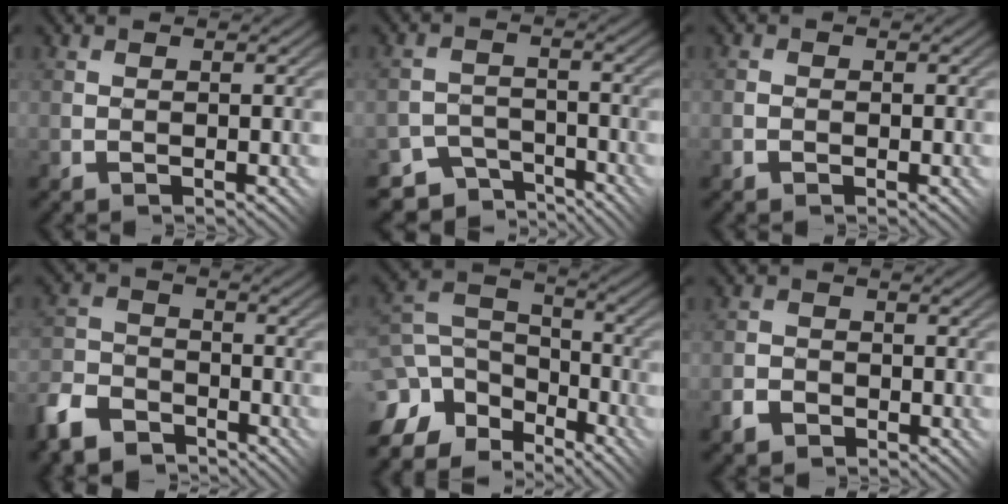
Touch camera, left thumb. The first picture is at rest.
{"total": 5.2, "force": [-4.3, 2.6, 1.1], "torque": [-0.015, -0.003, -0.071]}
{"total": 1.1, "force": [-0.5, 0.9, 0.2], "torque": [0.003, 0.002, -0.012]}
{"total": 8.1, "force": [-6.0, 4.3, 3.3], "torque": [-0.080, -0.007, -0.134]}
{"total": 13.9, "force": [-7.6, 9.8, 6.2], "torque": [-0.176, -0.023, -0.105]}
{"total": 2.8, "force": [-1.8, 1.9, 0.9], "torque": [-0.018, 0.001, -0.040]}